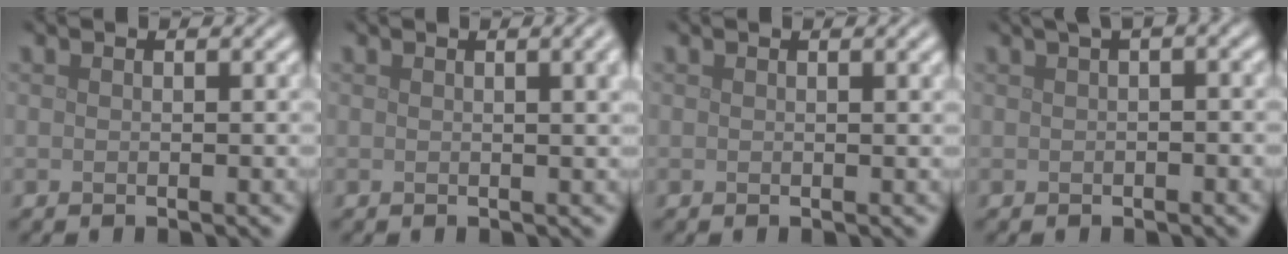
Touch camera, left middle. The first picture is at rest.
{"total": 3.6, "force": [1.1, 1.4, 3.2], "torque": [-0.023, 0.007, 0.011]}
{"total": 1.3, "force": [0.5, 0.4, 1.1], "torque": [-0.011, 0.002, 0.007]}
{"total": 5.2, "force": [1.8, 2.2, 4.3], "torque": [-0.044, 0.021, 0.018]}